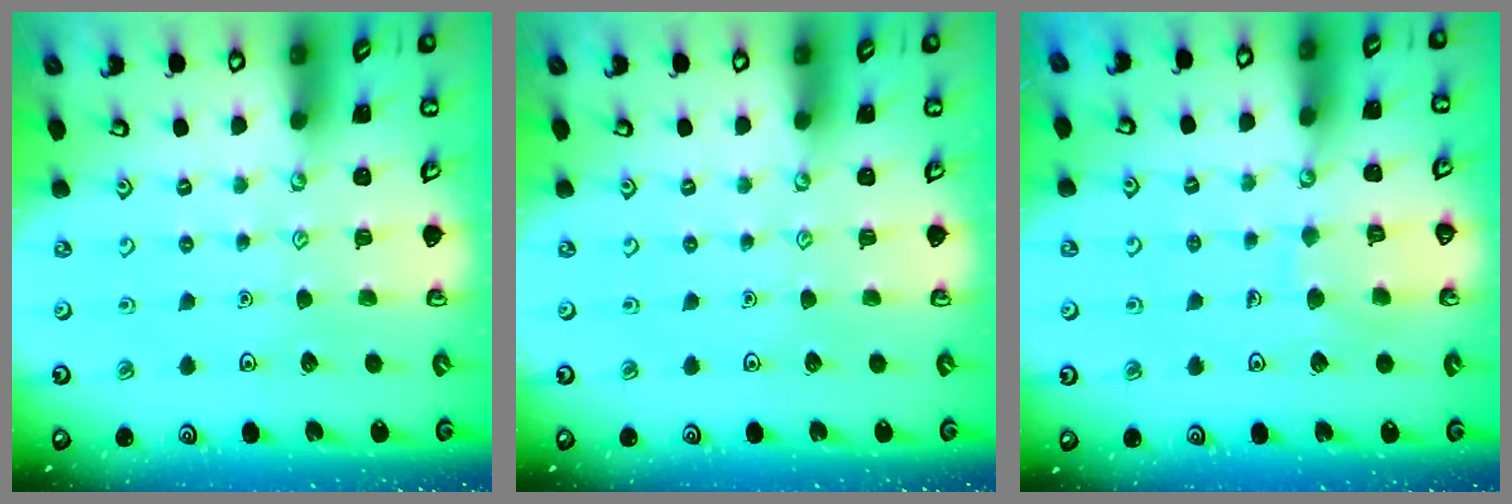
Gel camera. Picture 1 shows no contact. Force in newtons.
{"total": 0.0}
{"total": 7.3, "press": 7.2, "slide": 0.7}